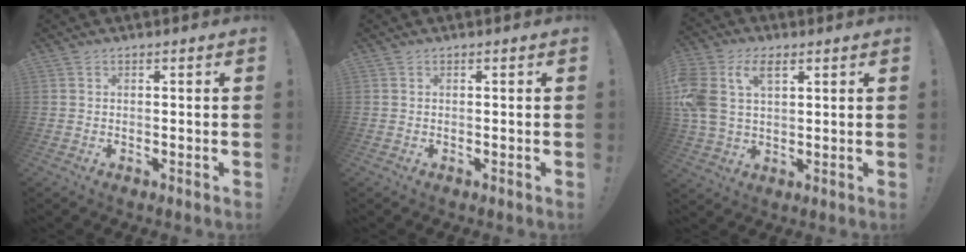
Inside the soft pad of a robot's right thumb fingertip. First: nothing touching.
{"total": 0.0}
{"total": 12.5, "force": [4.6, 7.9, 8.5], "torque": [-0.190, -0.010, 0.086]}